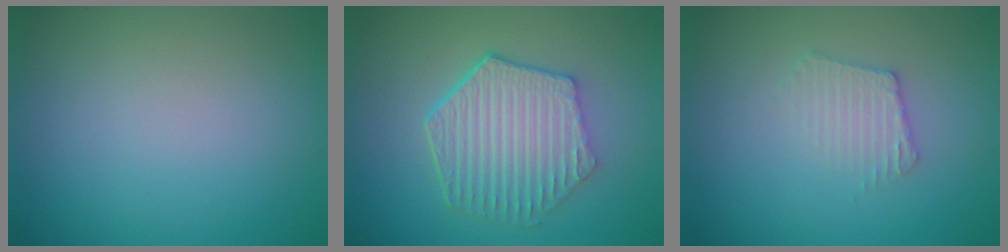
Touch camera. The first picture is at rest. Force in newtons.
{"total": 6.2, "press": 4.8, "slide": 3.9}
{"total": 2.1, "press": 2.0, "slide": 0.4}